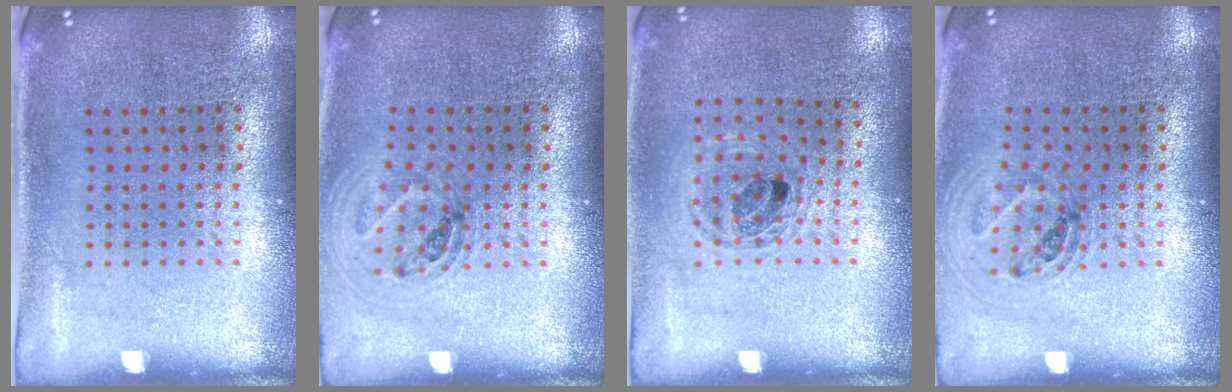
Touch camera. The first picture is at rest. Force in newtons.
{"total": 1.0, "press": 1.0, "slide": 0.2}
{"total": 1.0, "press": 1.0, "slide": 0.3}
{"total": 1.0, "press": 1.0, "slide": 0.2}